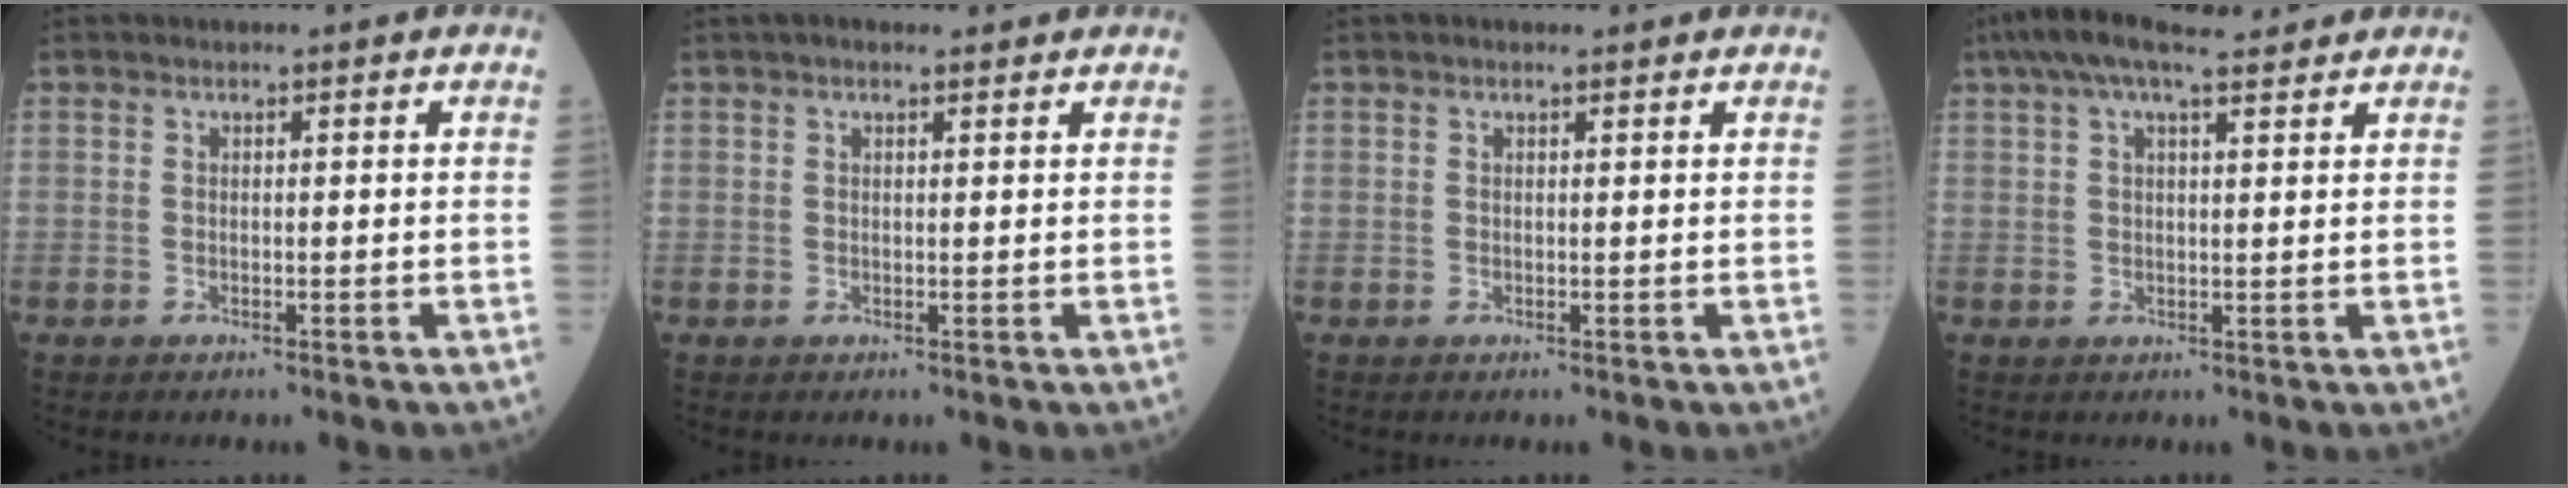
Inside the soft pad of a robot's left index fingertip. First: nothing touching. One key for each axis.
{"total": 2.5, "fx": 1.9, "fy": 0.7, "fz": 1.5, "tx": -0.025, "ty": 0.023, "tz": 0.028}
{"total": 0.7, "fx": 0.6, "fy": 0.2, "fz": 0.4, "tx": -0.014, "ty": 0.005, "tz": 0.008}
{"total": 9.3, "fx": 7.6, "fy": 1.4, "fz": 5.2, "tx": -0.095, "ty": 0.043, "tz": 0.122}